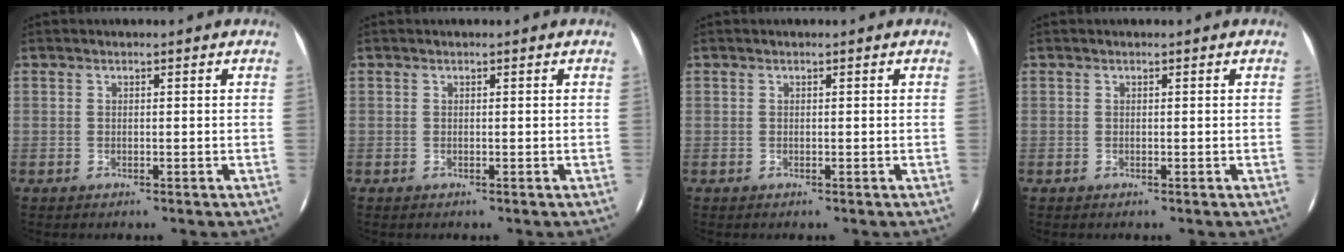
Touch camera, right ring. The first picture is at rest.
{"total": 0.0}
{"total": 0.0}
{"total": 0.0}